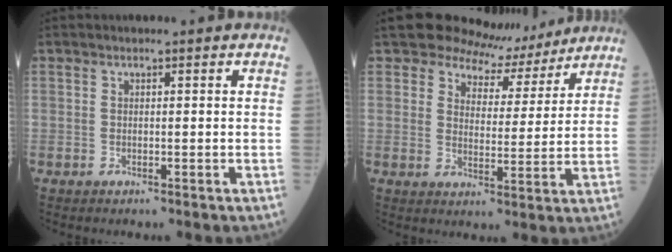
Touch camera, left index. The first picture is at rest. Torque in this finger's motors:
{"motor_torque": [1.07, -1.07, 0.41, 0.08]}